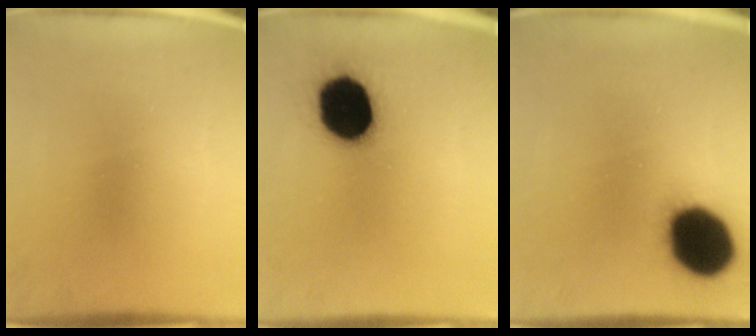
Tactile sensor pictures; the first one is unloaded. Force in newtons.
{"total": 19.4}
{"total": 19.3}